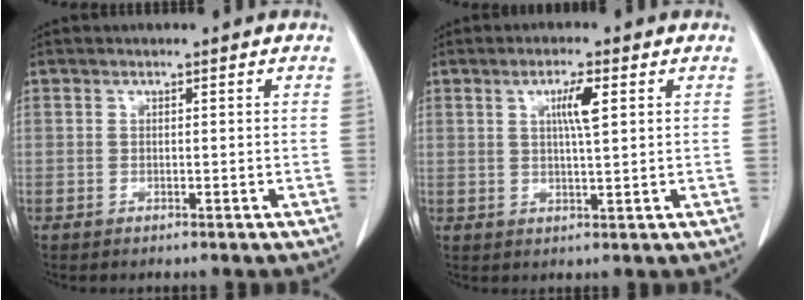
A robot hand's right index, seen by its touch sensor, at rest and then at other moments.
{"total": 4.2, "force": [1.4, 0.3, 4.0], "torque": [-0.069, -0.001, 0.023]}